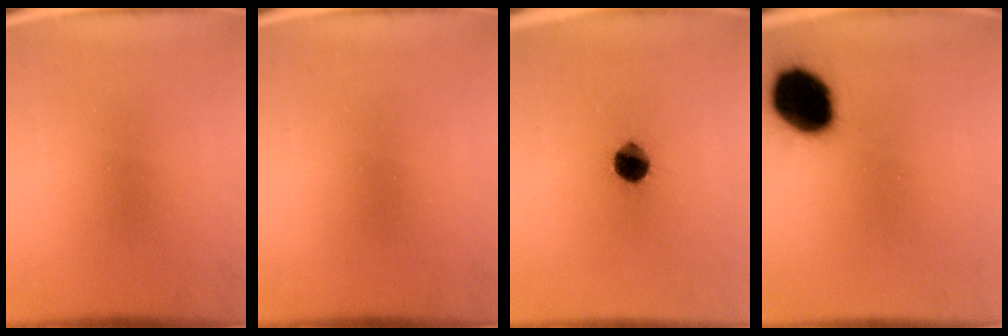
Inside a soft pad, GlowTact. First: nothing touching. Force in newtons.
{"total": 0.0}
{"total": 7.5}
{"total": 15.9}